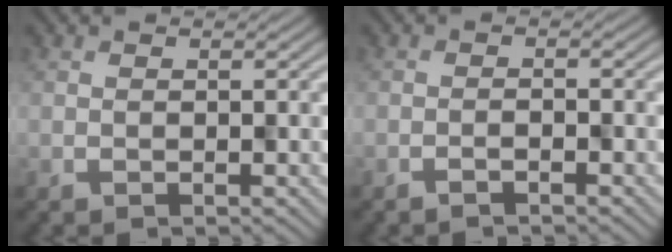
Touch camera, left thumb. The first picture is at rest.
{"total": 1.0, "force": [-0.9, 0.1, 0.4], "torque": [-0.009, 0.002, -0.019]}